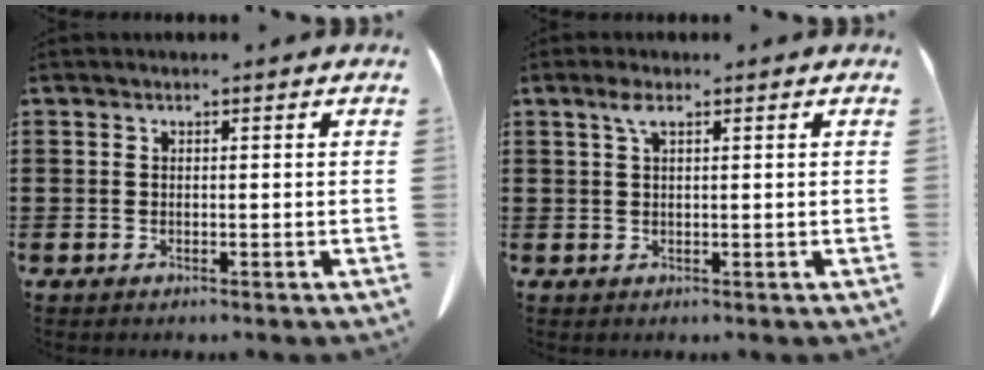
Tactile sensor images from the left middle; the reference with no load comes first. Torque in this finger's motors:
{"motor_torque": [0.41, -0.38, 0.08, 0.02]}